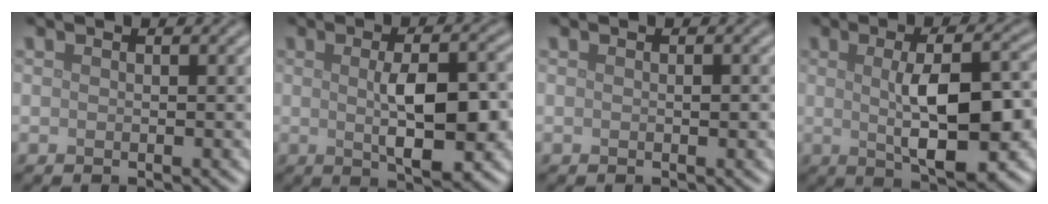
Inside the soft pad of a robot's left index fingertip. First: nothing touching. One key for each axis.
{"total": 6.4, "fx": -0.2, "fy": 2.2, "fz": 6.0, "tx": -0.099, "ty": -0.003, "tz": 0.001}
{"total": 0.6, "fx": 0.0, "fy": 0.3, "fz": 0.5, "tx": -0.008, "ty": 0.000, "tz": 0.001}
{"total": 8.4, "fx": -0.1, "fy": 2.9, "fz": 7.8, "tx": -0.119, "ty": -0.001, "tz": 0.001}